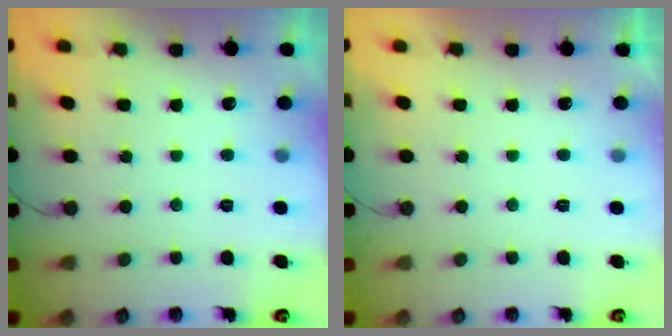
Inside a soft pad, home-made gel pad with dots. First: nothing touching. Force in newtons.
{"total": 2.2, "press": 2.1, "slide": 0.4}